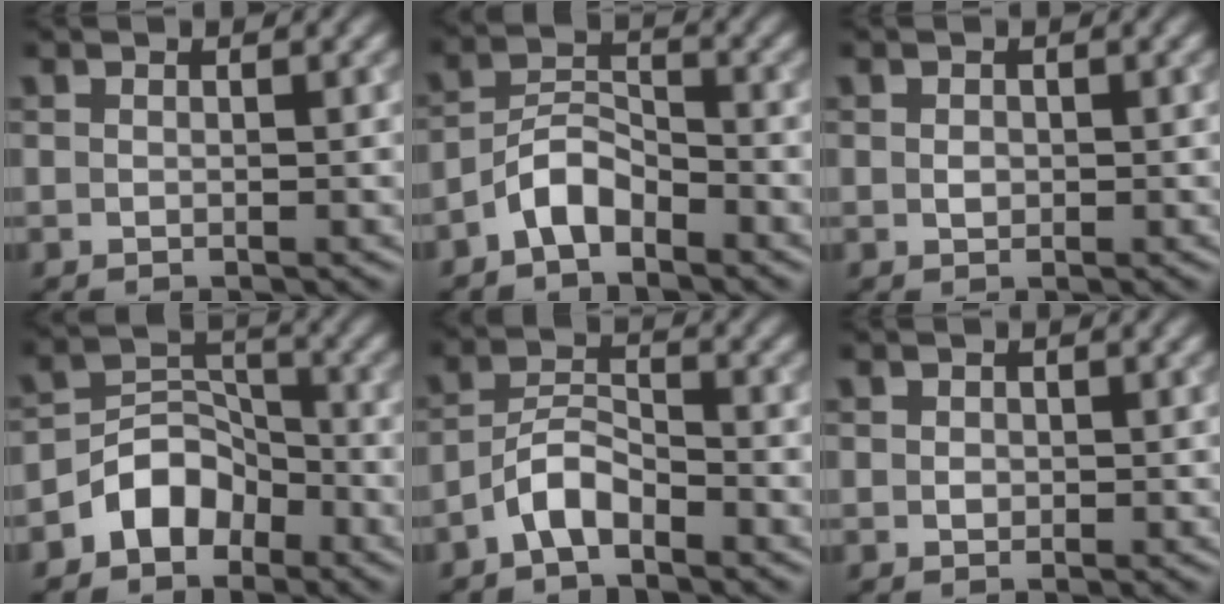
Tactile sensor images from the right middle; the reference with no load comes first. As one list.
[{"total": 3.6, "force": [-2.5, 1.6, 2.0], "torque": [-0.035, 0.014, -0.056]}, {"total": 0.8, "force": [0.0, 0.6, 0.4], "torque": [-0.008, -0.002, 0.000]}, {"total": 4.4, "force": [-2.8, 3.0, 1.6], "torque": [-0.018, 0.011, -0.055]}, {"total": 3.3, "force": [-2.3, 1.3, 2.0], "torque": [-0.037, 0.013, -0.051]}, {"total": 0.6, "force": [0.1, 0.6, 0.3], "torque": [-0.004, -0.002, 0.000]}]